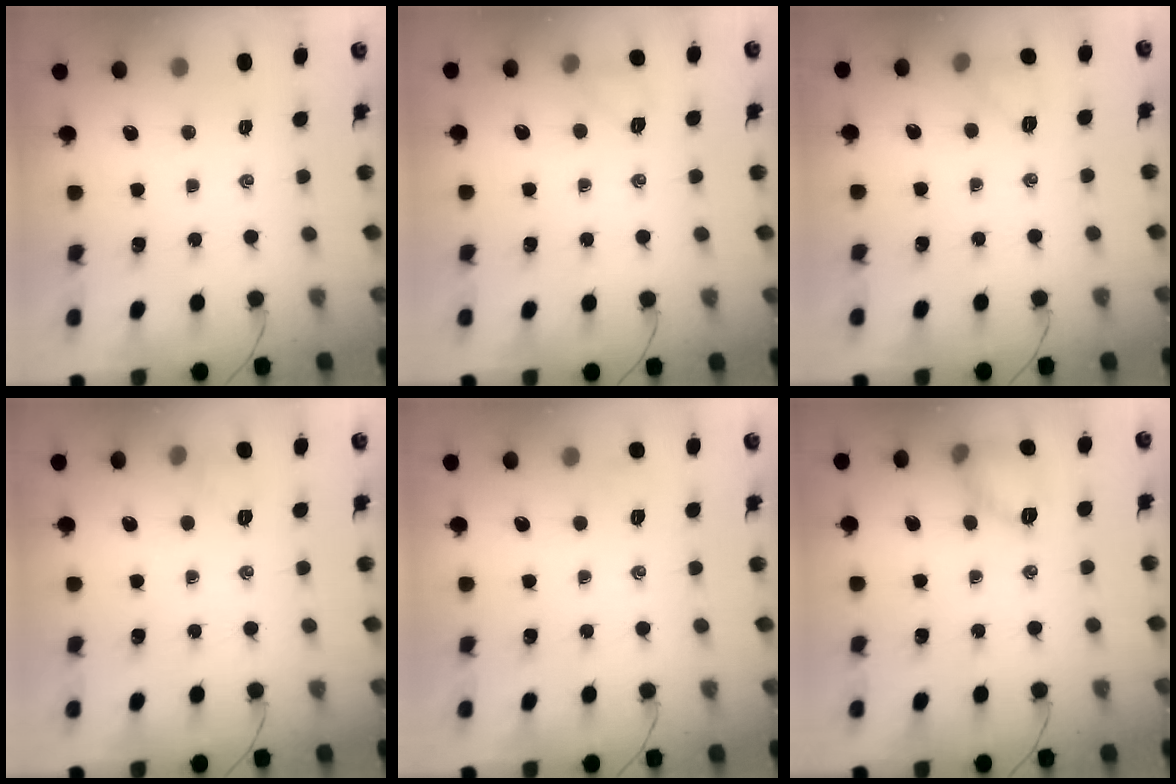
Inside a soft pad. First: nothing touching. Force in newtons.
{"total": 6.0, "press": 5.8, "slide": 1.3}
{"total": 7.2, "press": 7.0, "slide": 1.9}
{"total": 5.0, "press": 4.8, "slide": 1.5}
{"total": 4.5, "press": 4.4, "slide": 1.0}
{"total": 9.7, "press": 9.7, "slide": 0.1}